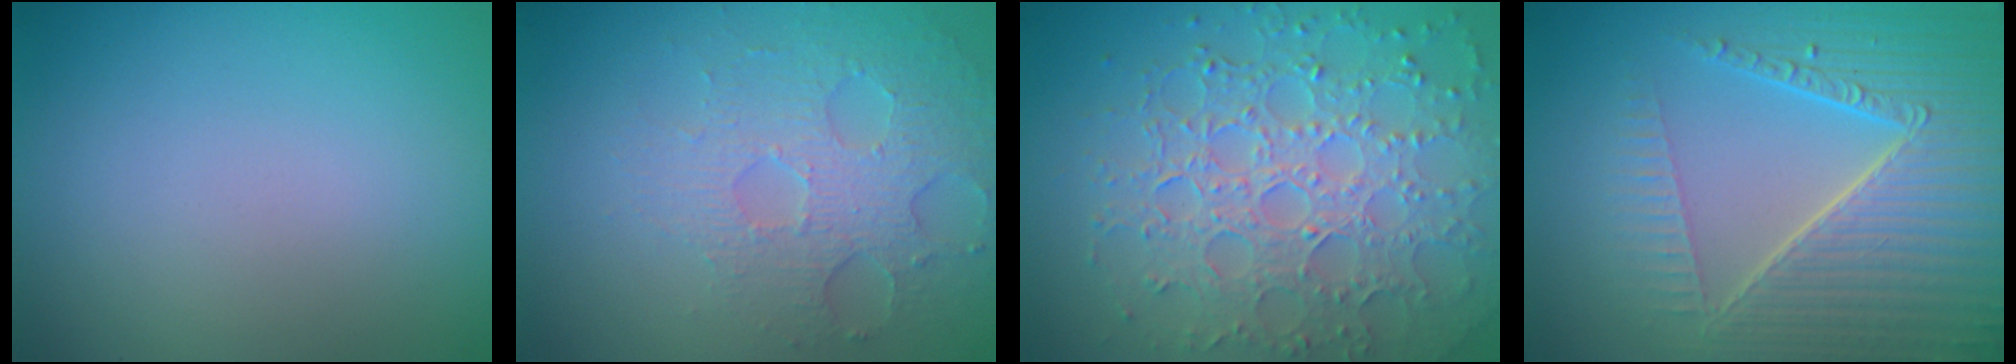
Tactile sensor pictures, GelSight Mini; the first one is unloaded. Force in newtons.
{"total": 4.3, "press": 3.0, "slide": 3.1}
{"total": 7.8, "press": 5.7, "slide": 5.2}
{"total": 7.5, "press": 5.6, "slide": 5.0}